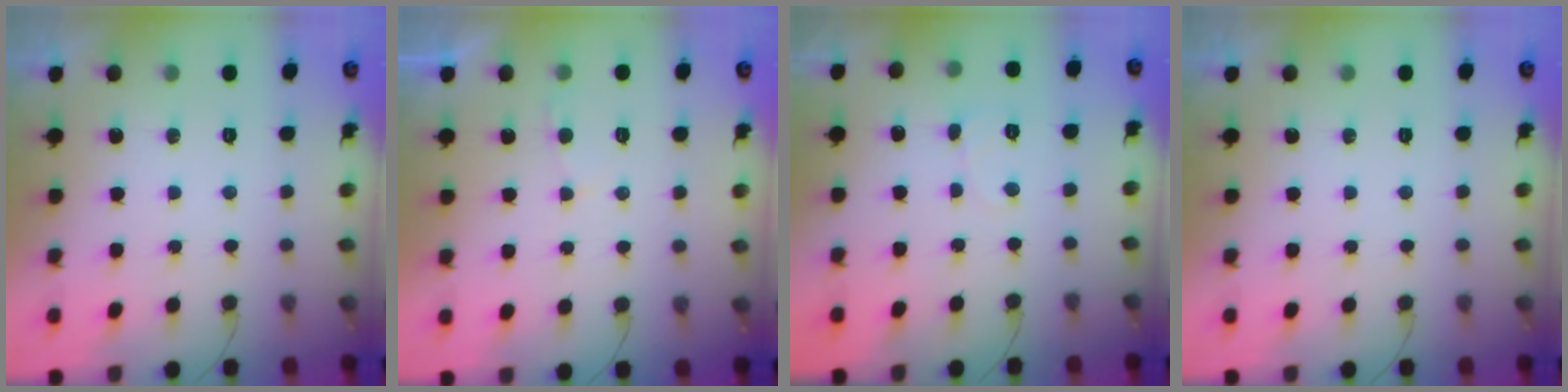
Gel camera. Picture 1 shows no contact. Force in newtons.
{"total": 1.8, "press": 1.8, "slide": 0.3}
{"total": 3.3, "press": 3.3, "slide": 0.3}
{"total": 0.0}